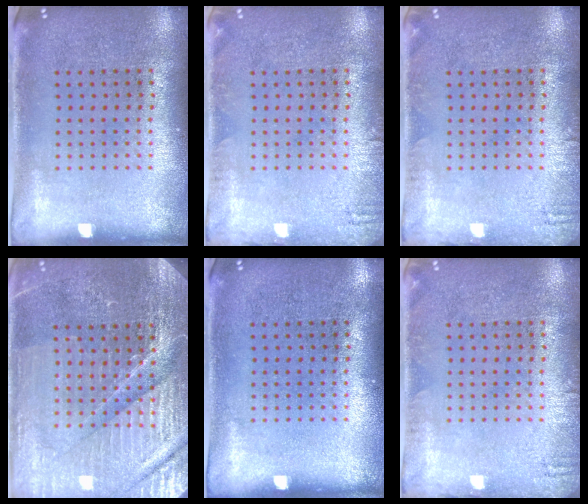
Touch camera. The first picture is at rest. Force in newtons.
{"total": 1.1, "press": 1.1, "slide": 0.2}
{"total": 1.1, "press": 1.1, "slide": 0.2}
{"total": 4.9, "press": 4.6, "slide": 1.7}
{"total": 0.0}
{"total": 1.1, "press": 1.1, "slide": 0.2}